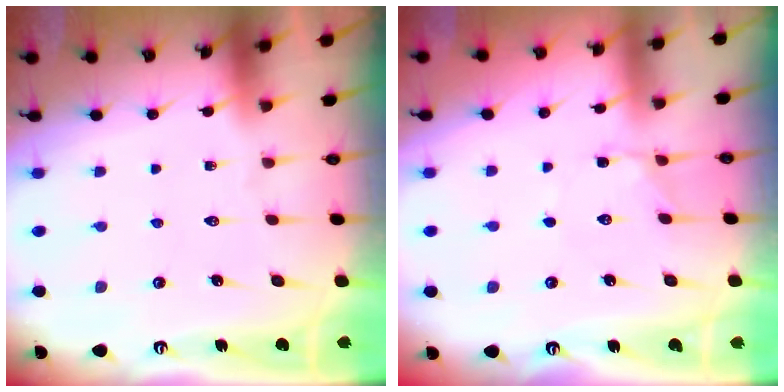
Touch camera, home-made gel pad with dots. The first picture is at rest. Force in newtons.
{"total": 2.3, "press": 2.2, "slide": 0.6}